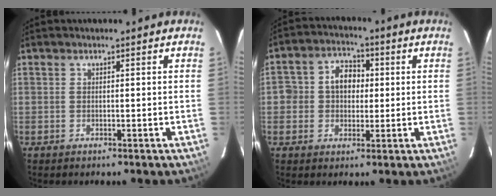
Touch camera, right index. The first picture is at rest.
{"total": 6.9, "force": [0.2, 6.0, 3.5], "torque": [-0.059, 0.024, 0.002]}